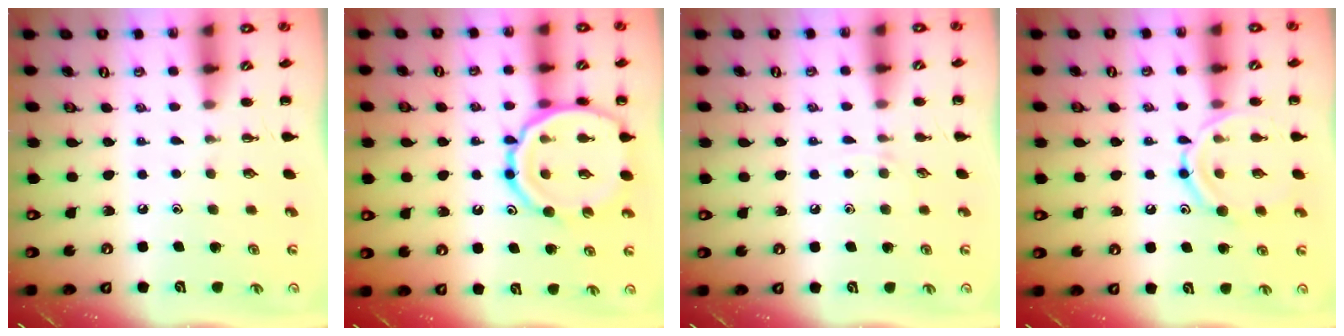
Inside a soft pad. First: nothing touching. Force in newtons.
{"total": 16.5, "press": 16.4, "slide": 1.7}
{"total": 2.5, "press": 2.3, "slide": 0.9}
{"total": 13.7, "press": 13.6, "slide": 1.1}